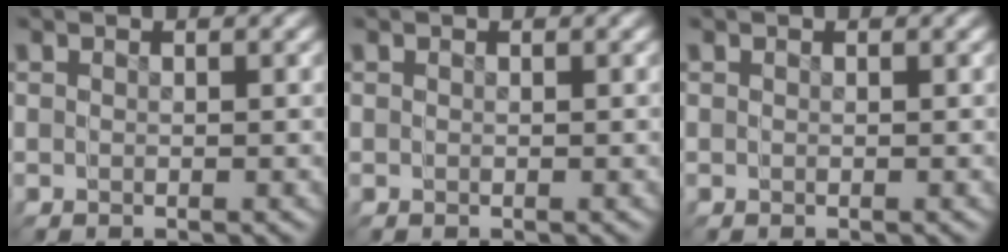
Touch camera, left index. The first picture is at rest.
{"total": 0.0}
{"total": 0.0}